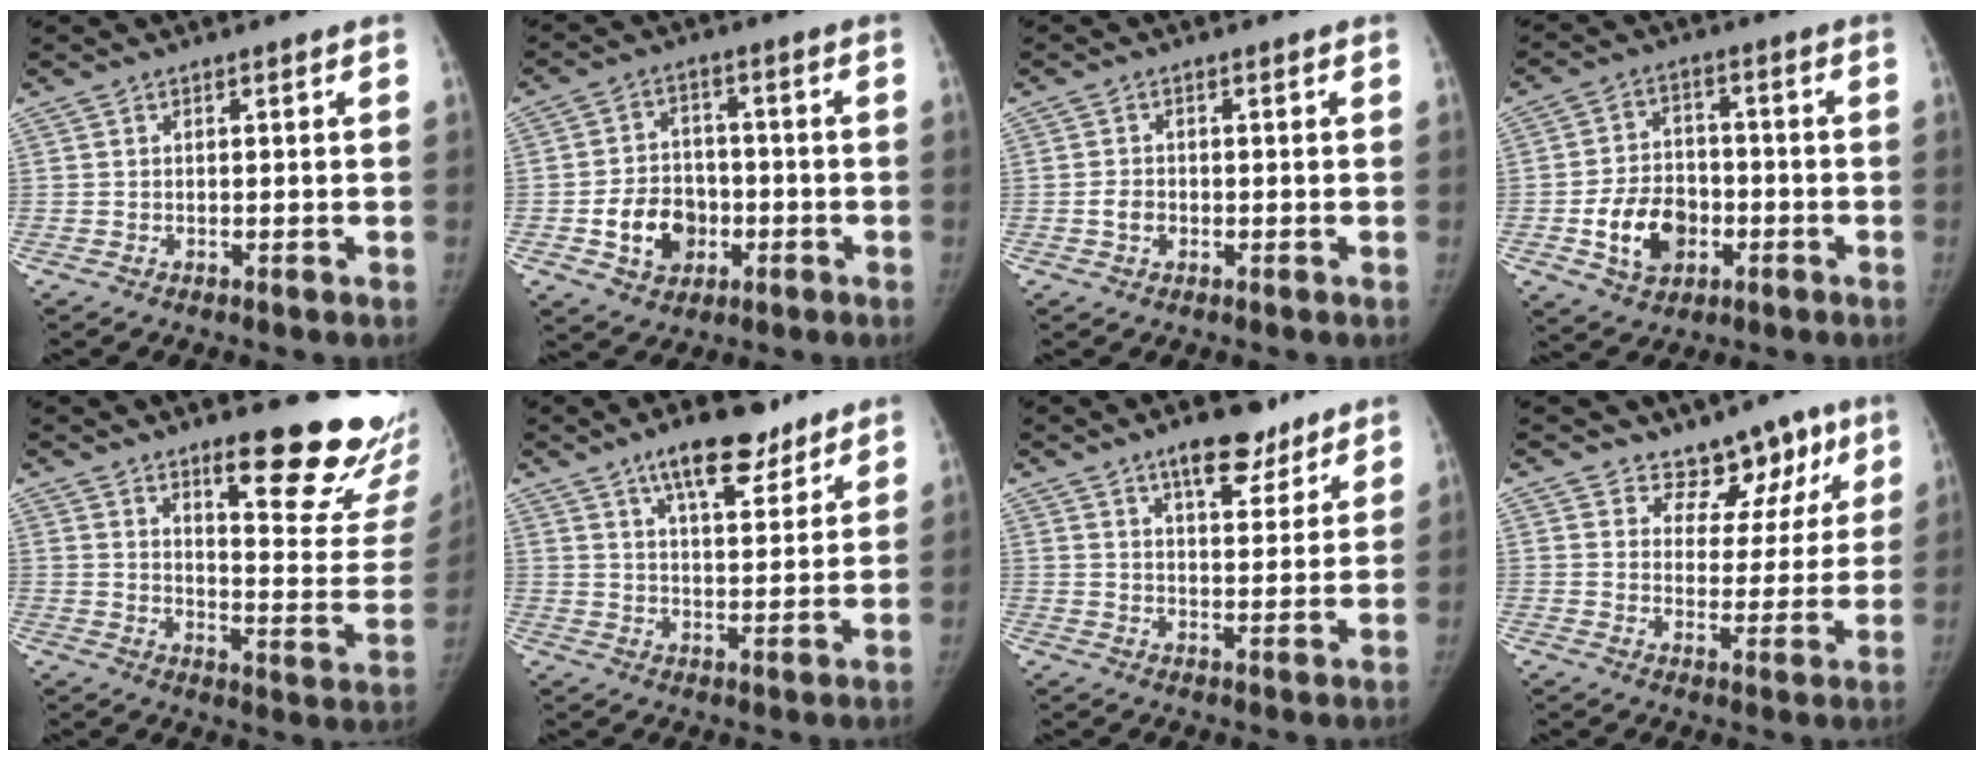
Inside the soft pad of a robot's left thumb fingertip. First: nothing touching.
{"total": 10.1, "force": [-2.9, 8.0, 5.4], "torque": [-0.060, 0.019, -0.046]}
{"total": 2.3, "force": [-0.6, 1.8, 1.3], "torque": [-0.019, 0.005, -0.011]}
{"total": 11.1, "force": [-3.4, 8.2, 6.7], "torque": [-0.089, 0.018, -0.055]}
{"total": 20.8, "force": [14.7, 5.1, 13.9], "torque": [-0.136, -0.116, 0.191]}
{"total": 11.2, "force": [7.8, 4.1, 7.0], "torque": [-0.084, -0.041, 0.123]}
{"total": 9.3, "force": [6.5, 3.8, 5.4], "torque": [-0.054, -0.039, 0.098]}
{"total": 9.7, "force": [7.1, 6.2, 2.2], "torque": [0.023, -0.039, 0.091]}